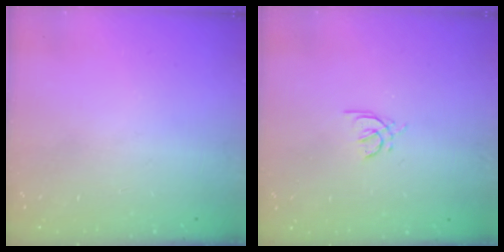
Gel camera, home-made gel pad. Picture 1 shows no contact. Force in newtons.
{"total": 2.8, "press": 2.7, "slide": 0.8}